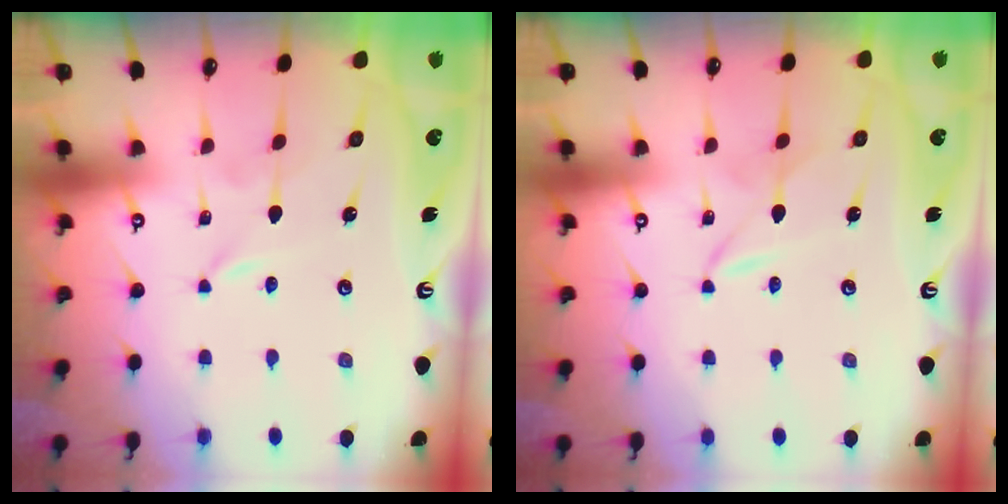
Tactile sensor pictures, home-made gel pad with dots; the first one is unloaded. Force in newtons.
{"total": 1.8, "press": 1.8, "slide": 0.2}